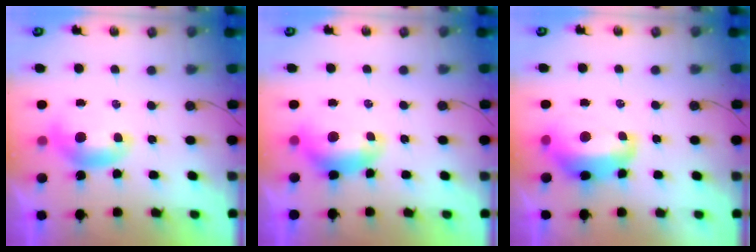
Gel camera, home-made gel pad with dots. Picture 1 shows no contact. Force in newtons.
{"total": 0.8, "press": 0.7, "slide": 0.4}
{"total": 6.2, "press": 6.1, "slide": 1.1}